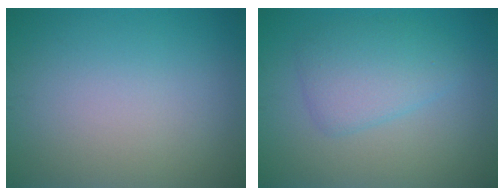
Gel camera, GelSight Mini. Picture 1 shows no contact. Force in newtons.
{"total": 3.5, "press": 3.5, "slide": 0.0}